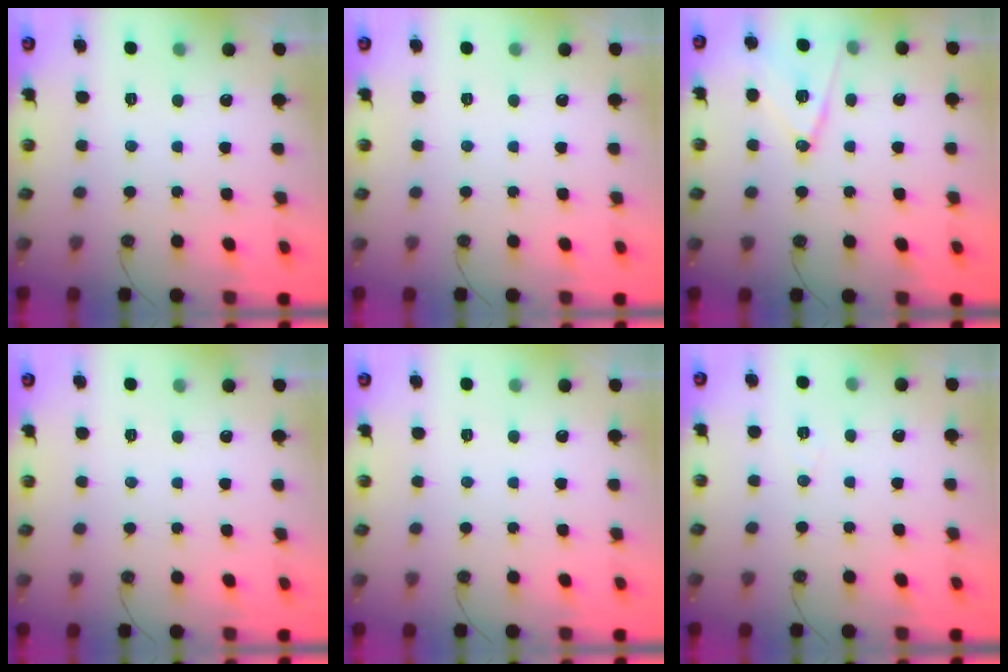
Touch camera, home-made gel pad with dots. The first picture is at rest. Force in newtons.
{"total": 0.0}
{"total": 12.5, "press": 11.9, "slide": 3.9}
{"total": 3.9, "press": 1.0, "slide": 3.8}
{"total": 0.0}
{"total": 5.3, "press": 3.0, "slide": 4.4}